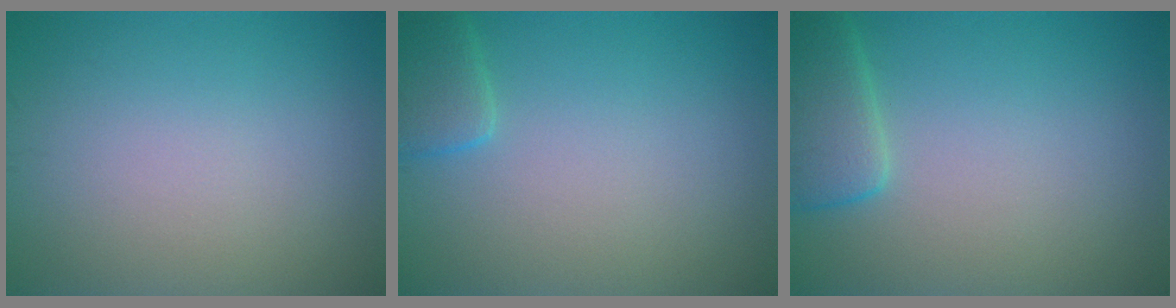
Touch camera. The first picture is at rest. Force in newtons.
{"total": 2.4, "press": 2.4, "slide": 0.2}
{"total": 3.7, "press": 3.7, "slide": 0.4}